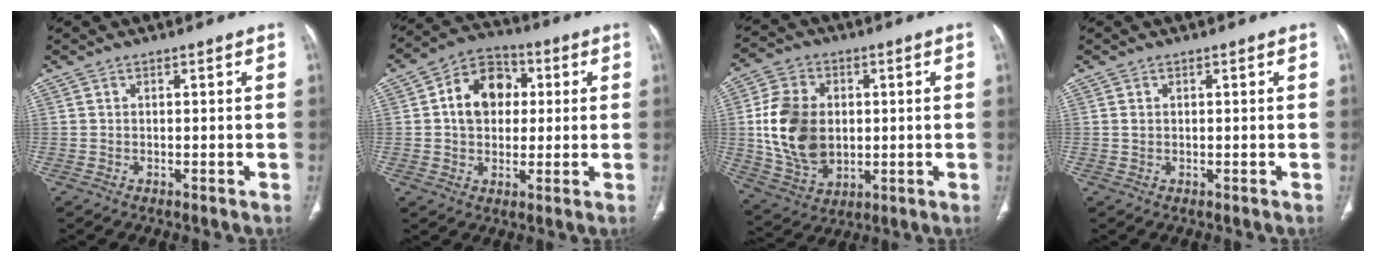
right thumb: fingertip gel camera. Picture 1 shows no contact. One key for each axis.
{"total": 11.3, "fx": 1.6, "fy": 8.7, "fz": 7.0, "tx": -0.081, "ty": 0.016, "tz": 0.018}
{"total": 15.4, "fx": 0.6, "fy": 11.3, "fz": 10.5, "tx": -0.176, "ty": -0.003, "tz": 0.024}
{"total": 0.8, "fx": 0.2, "fy": 0.6, "fz": 0.5, "tx": -0.008, "ty": 0.000, "tz": 0.004}